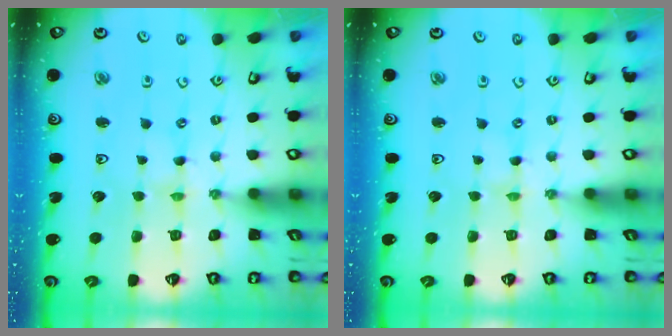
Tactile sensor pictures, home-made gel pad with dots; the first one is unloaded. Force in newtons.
{"total": 0.0}